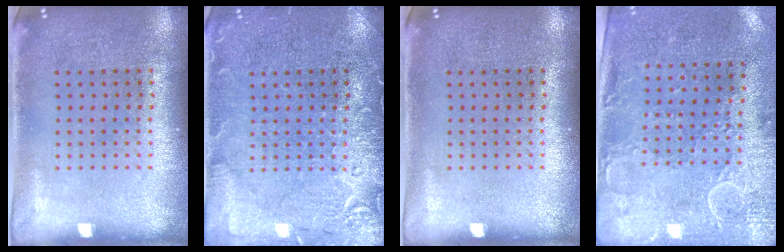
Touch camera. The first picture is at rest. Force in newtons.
{"total": 3.8, "press": 3.8, "slide": 0.6}
{"total": 0.0}
{"total": 3.0, "press": 2.4, "slide": 1.7}